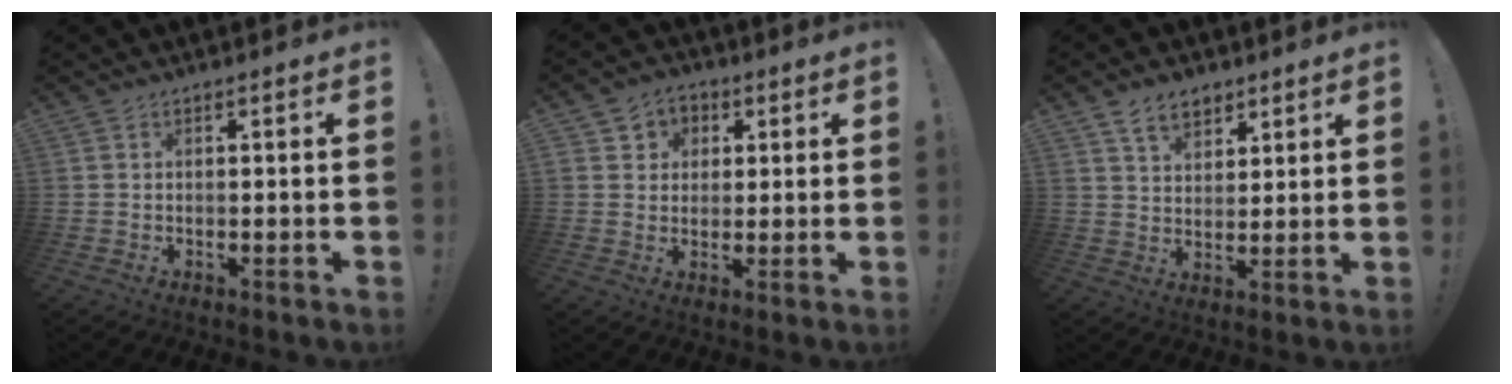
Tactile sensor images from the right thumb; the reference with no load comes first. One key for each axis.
{"total": 6.0, "fx": 0.9, "fy": 5.8, "fz": 1.3, "tx": -0.015, "ty": -0.001, "tz": 0.019}
{"total": 7.9, "fx": 5.0, "fy": 4.9, "fz": 3.4, "tx": -0.056, "ty": -0.019, "tz": 0.095}